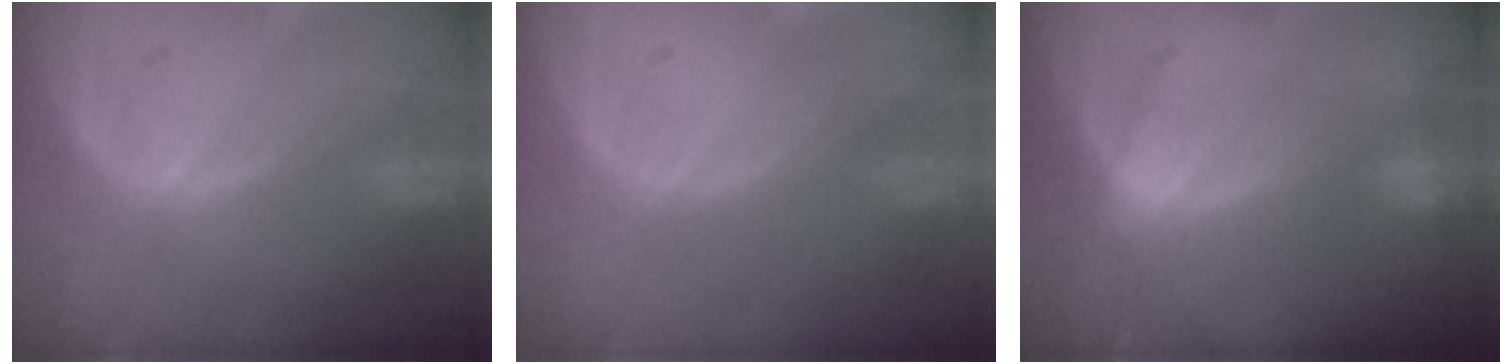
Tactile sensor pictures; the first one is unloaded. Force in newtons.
{"total": 0.0}
{"total": 7.4, "press": 6.2, "slide": 3.9}